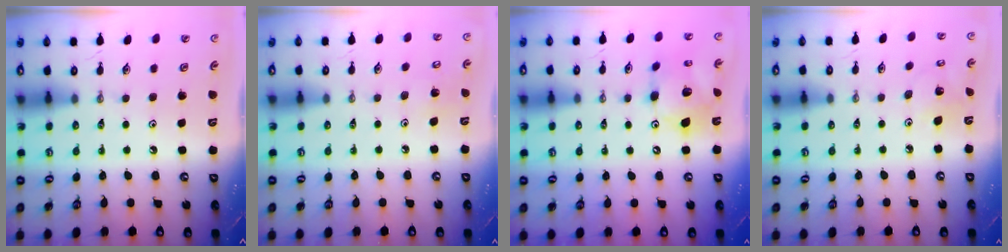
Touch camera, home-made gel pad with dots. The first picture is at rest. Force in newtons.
{"total": 3.7, "press": 3.7, "slide": 0.3}
{"total": 12.5, "press": 12.5, "slide": 1.3}
{"total": 4.4, "press": 4.4, "slide": 0.2}